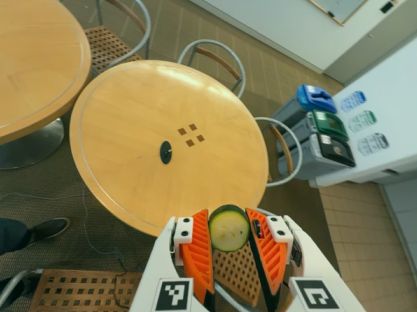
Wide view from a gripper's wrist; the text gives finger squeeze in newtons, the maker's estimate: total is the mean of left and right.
{"total": 9.6, "left": 9.4, "right": 9.8}